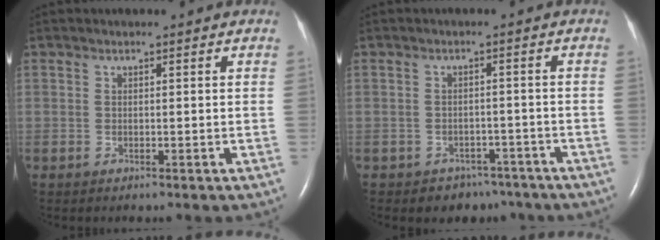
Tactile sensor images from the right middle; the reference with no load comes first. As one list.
[{"total": 5.0, "force": [-3.8, 3.2, 0.1], "torque": [0.001, 0.020, -0.043]}]